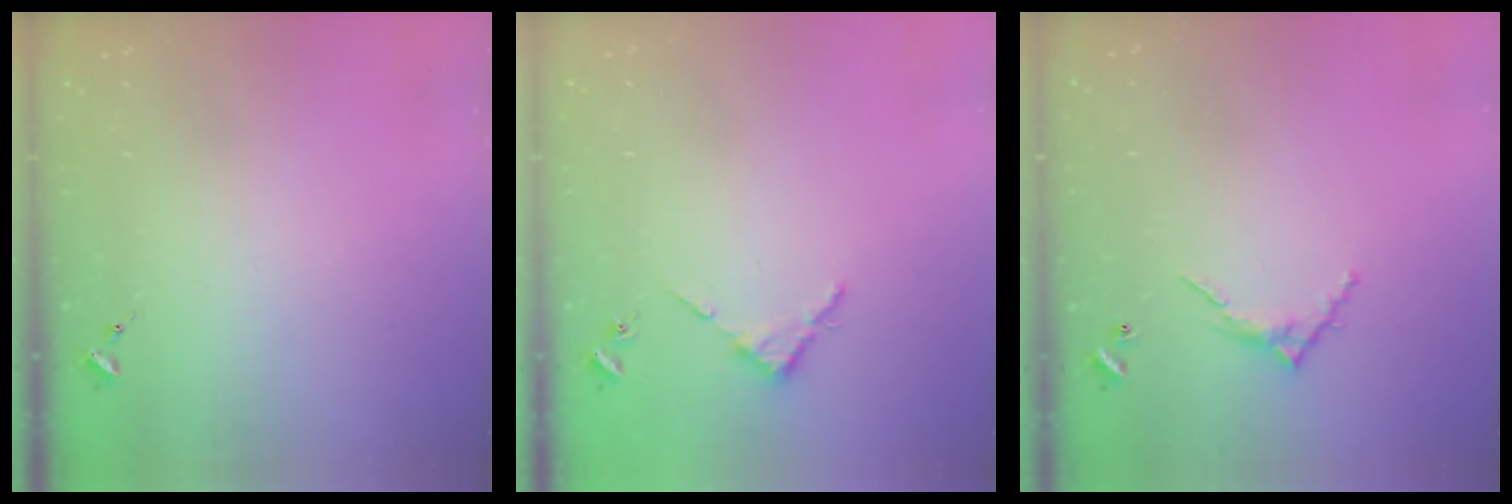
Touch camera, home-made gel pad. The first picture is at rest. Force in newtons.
{"total": 2.7, "press": 2.7, "slide": 0.3}
{"total": 5.7, "press": 5.7, "slide": 0.5}